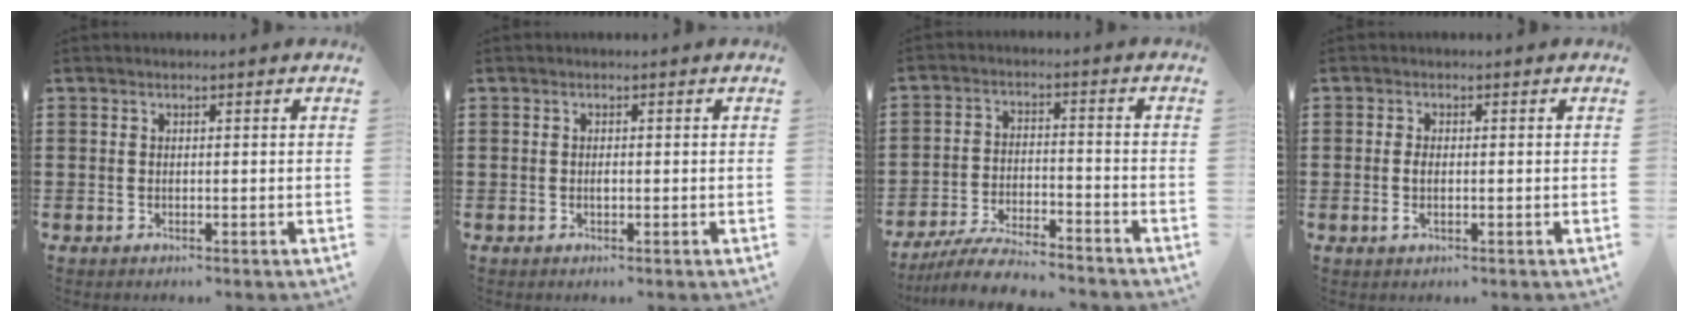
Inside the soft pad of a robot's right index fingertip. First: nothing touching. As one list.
[{"total": 0.8, "force": [-0.1, 0.2, 0.8], "torque": [-0.017, -0.004, -0.001]}, {"total": 6.3, "force": [-6.0, 0.2, 2.1], "torque": [-0.044, -0.002, -0.116]}, {"total": 2.1, "force": [-0.2, 0.8, 1.9], "torque": [-0.052, -0.006, -0.009]}]